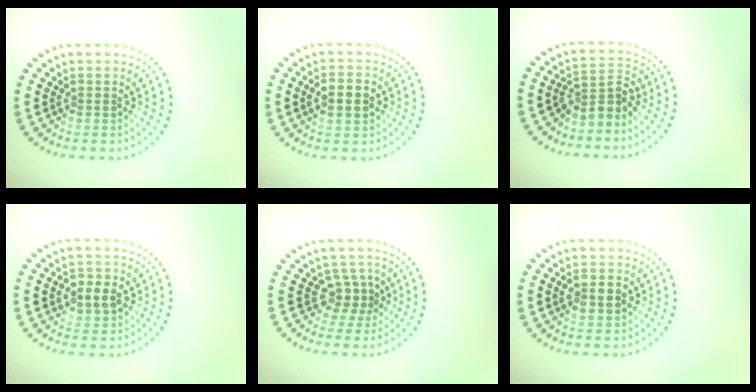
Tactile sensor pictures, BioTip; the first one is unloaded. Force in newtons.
{"total": 2.6, "press": 2.6, "slide": 0.0}
{"total": 2.7, "press": 2.0, "slide": 1.9}
{"total": 2.8, "press": 2.8, "slide": 0.4}
{"total": 2.4, "press": 1.7, "slide": 1.7}
{"total": 2.4, "press": 2.4, "slide": 0.3}